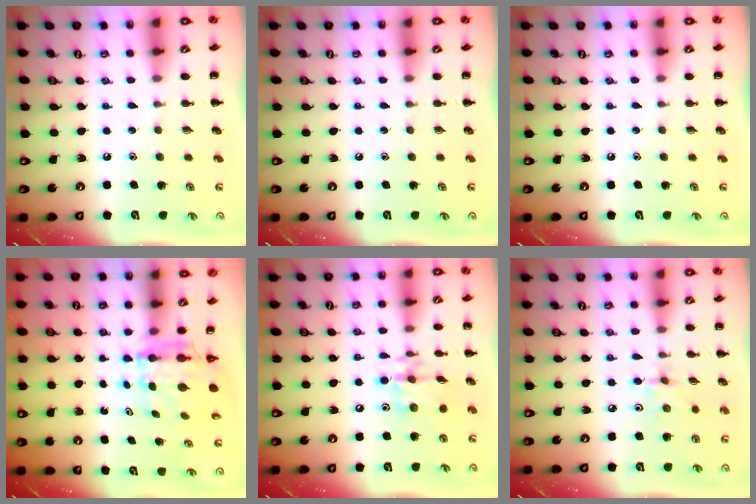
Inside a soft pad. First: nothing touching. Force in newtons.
{"total": 0.0}
{"total": 0.0}
{"total": 5.3, "press": 5.1, "slide": 1.2}
{"total": 10.8, "press": 10.7, "slide": 1.2}
{"total": 3.4, "press": 3.2, "slide": 1.0}